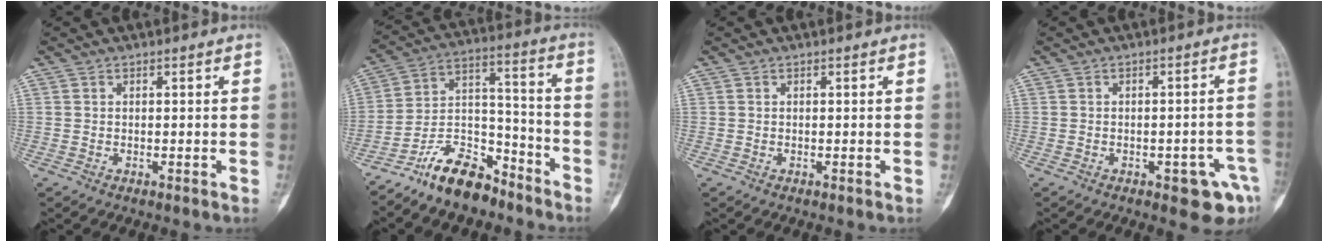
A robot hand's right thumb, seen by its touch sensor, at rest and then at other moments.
{"total": 13.2, "force": [-10.4, 5.7, 5.8], "torque": [-0.082, 0.102, -0.191]}
{"total": 0.0}
{"total": 7.2, "force": [-3.4, 2.9, 5.7], "torque": [-0.050, 0.020, -0.034]}